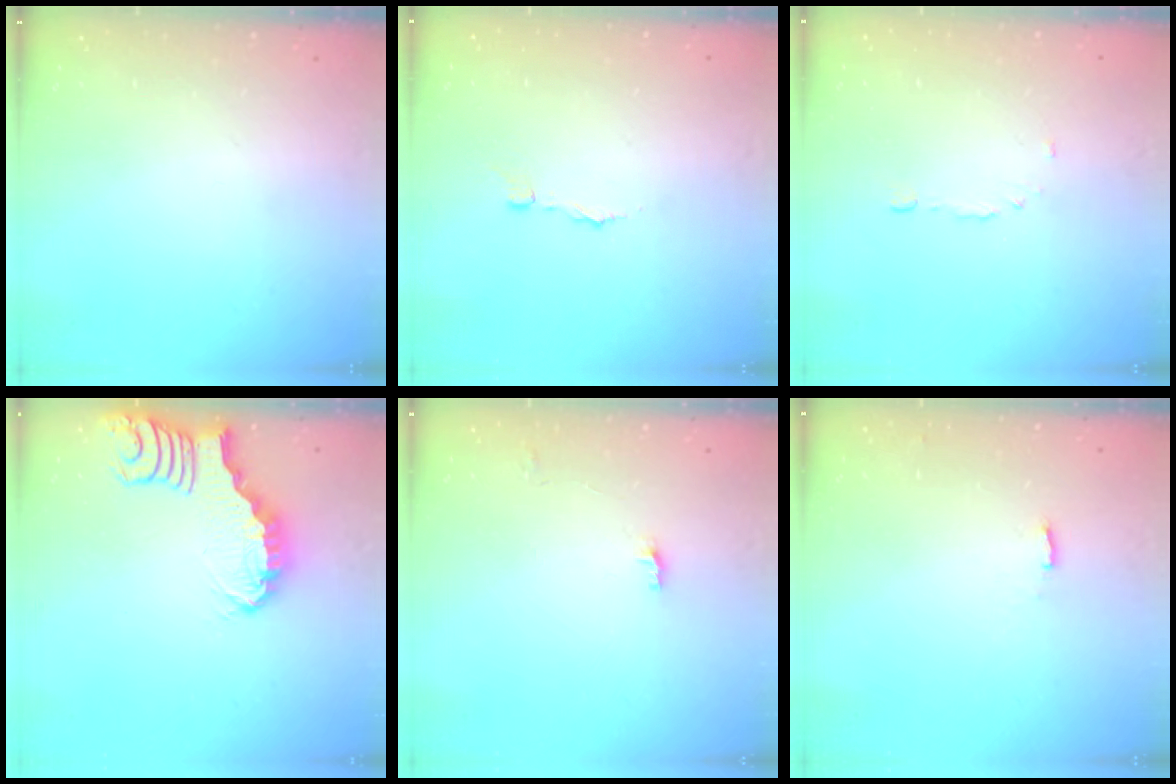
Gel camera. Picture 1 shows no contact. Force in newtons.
{"total": 1.7, "press": 1.7, "slide": 0.1}
{"total": 3.1, "press": 3.1, "slide": 0.3}
{"total": 2.0, "press": 2.0, "slide": 0.1}
{"total": 2.9, "press": 2.9, "slide": 0.1}
{"total": 2.1, "press": 2.0, "slide": 0.4}